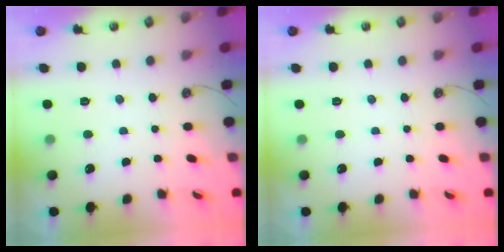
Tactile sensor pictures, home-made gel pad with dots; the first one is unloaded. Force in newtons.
{"total": 0.0}